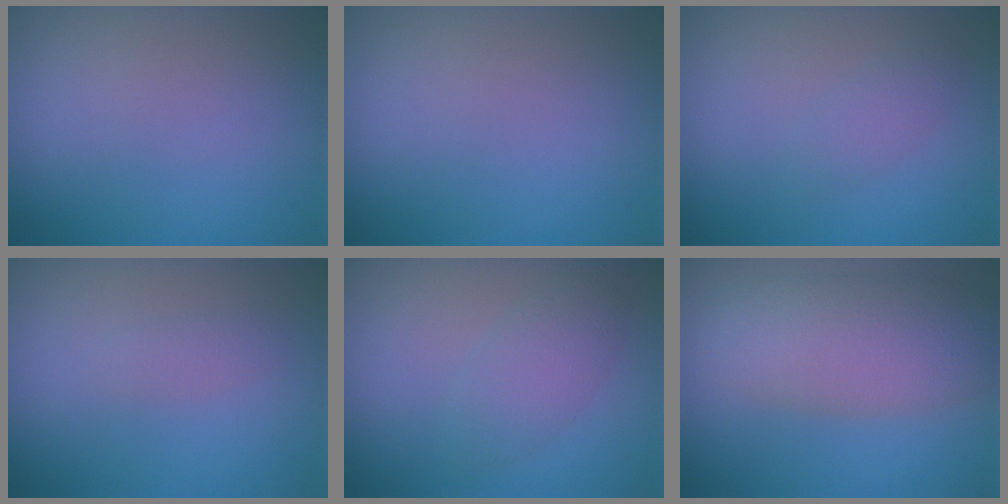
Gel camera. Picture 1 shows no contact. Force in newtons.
{"total": 0.0}
{"total": 1.4, "press": 1.4, "slide": 0.1}
{"total": 0.9, "press": 0.9, "slide": 0.0}
{"total": 2.7, "press": 2.7, "slide": 0.0}
{"total": 6.6, "press": 6.6, "slide": 0.3}